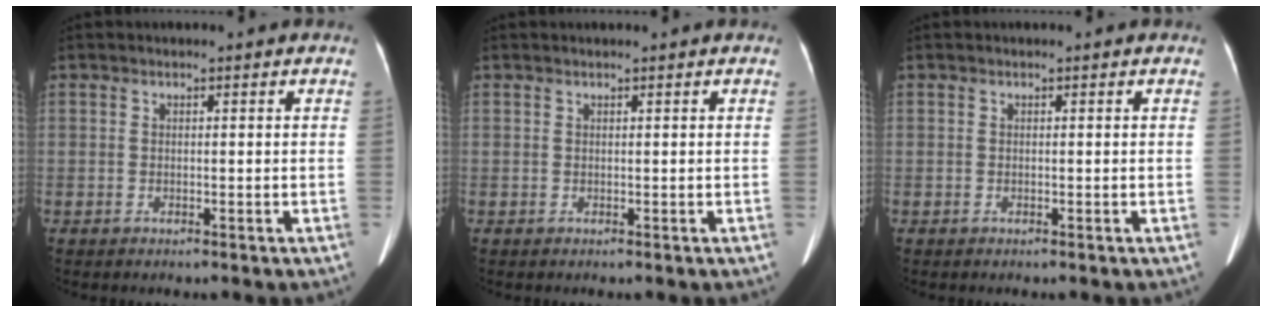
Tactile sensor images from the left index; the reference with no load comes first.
{"total": 0.7, "force": [0.6, 0.0, 0.4], "torque": [-0.004, 0.009, 0.011]}
{"total": 0.0}